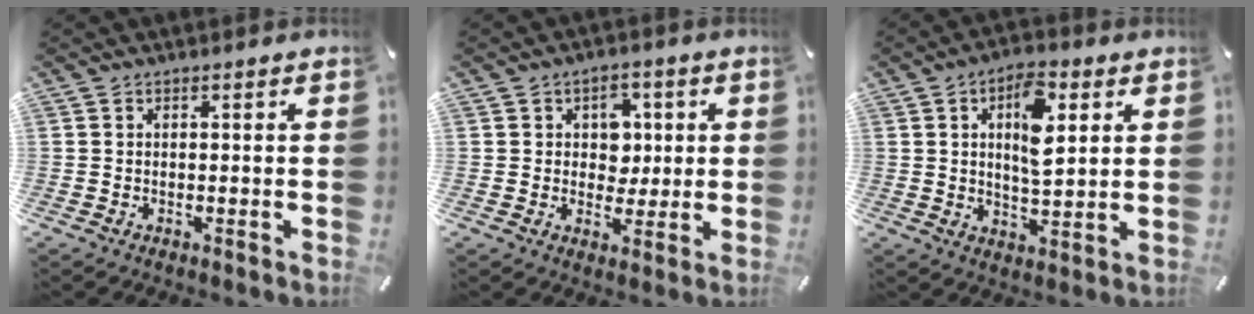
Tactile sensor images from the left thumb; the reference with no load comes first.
{"total": 6.9, "force": [1.1, 6.1, 3.2], "torque": [-0.039, 0.003, 0.012]}
{"total": 10.6, "force": [3.7, 5.2, 8.5], "torque": [-0.132, -0.010, 0.054]}